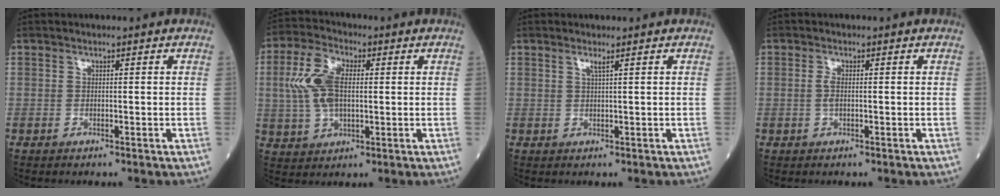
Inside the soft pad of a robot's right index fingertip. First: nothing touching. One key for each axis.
{"total": 9.2, "fx": 1.1, "fy": 4.8, "fz": 7.8, "tx": -0.182, "ty": 0.017, "tz": 0.025}
{"total": 1.0, "fx": 0.6, "fy": -0.3, "fz": 0.8, "tx": -0.021, "ty": -0.003, "tz": 0.013}
{"total": 1.4, "fx": -0.1, "fy": 0.4, "fz": 1.3, "tx": -0.031, "ty": 0.001, "tz": -0.002}